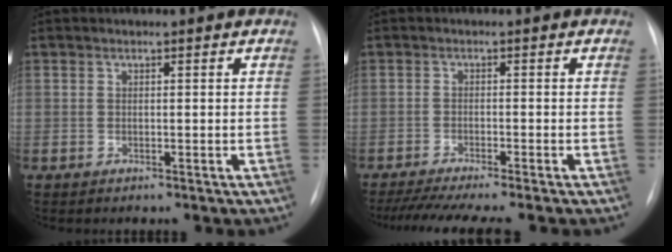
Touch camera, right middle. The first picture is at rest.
{"total": 9.8, "force": [-8.4, -0.3, 5.0], "torque": [-0.064, -0.020, -0.129]}